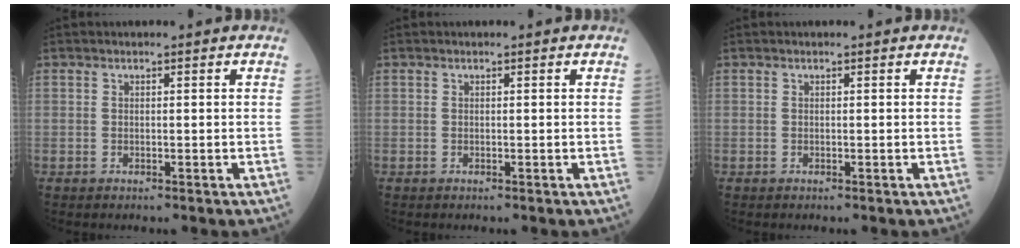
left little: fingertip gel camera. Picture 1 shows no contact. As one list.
[{"total": 0.0}, {"total": 0.0}]